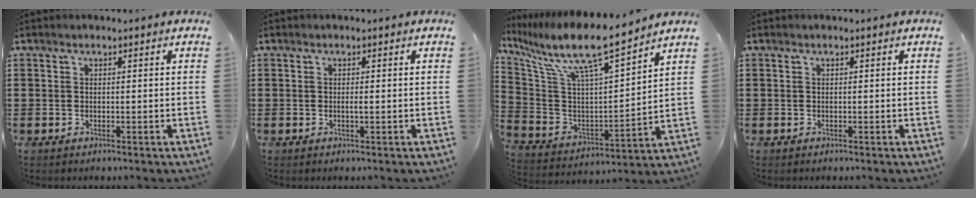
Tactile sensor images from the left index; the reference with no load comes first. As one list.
[{"total": 0.8, "force": [0.0, 0.0, 0.8], "torque": [-0.015, -0.006, 0.001]}, {"total": 10.8, "force": [8.4, 1.1, 6.7], "torque": [-0.156, -0.062, 0.136]}, {"total": 0.0}]